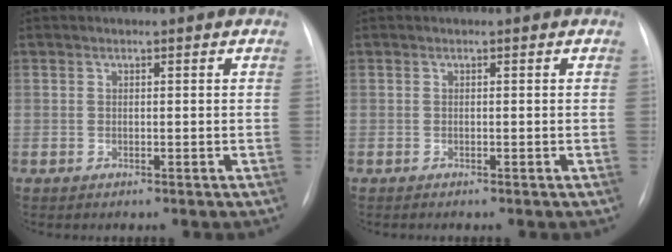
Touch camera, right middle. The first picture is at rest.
{"total": 0.0}